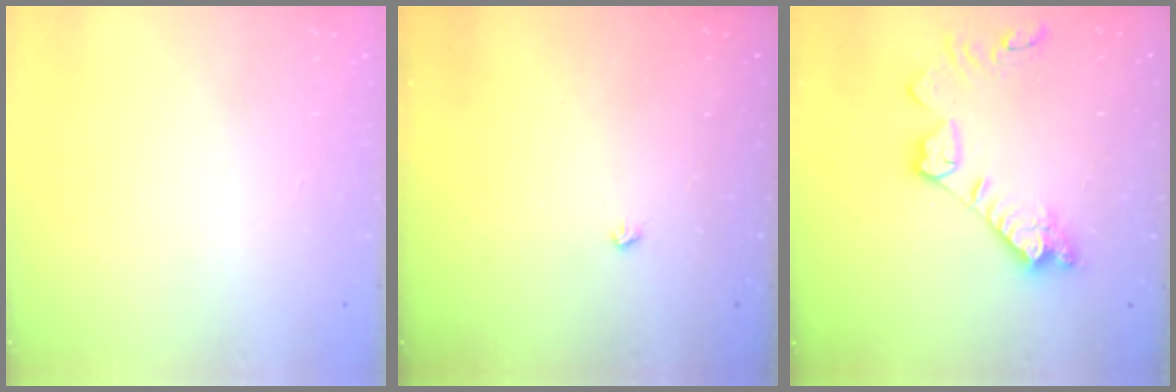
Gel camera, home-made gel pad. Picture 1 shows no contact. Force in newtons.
{"total": 2.1, "press": 2.1, "slide": 0.4}
{"total": 16.9, "press": 16.9, "slide": 1.2}